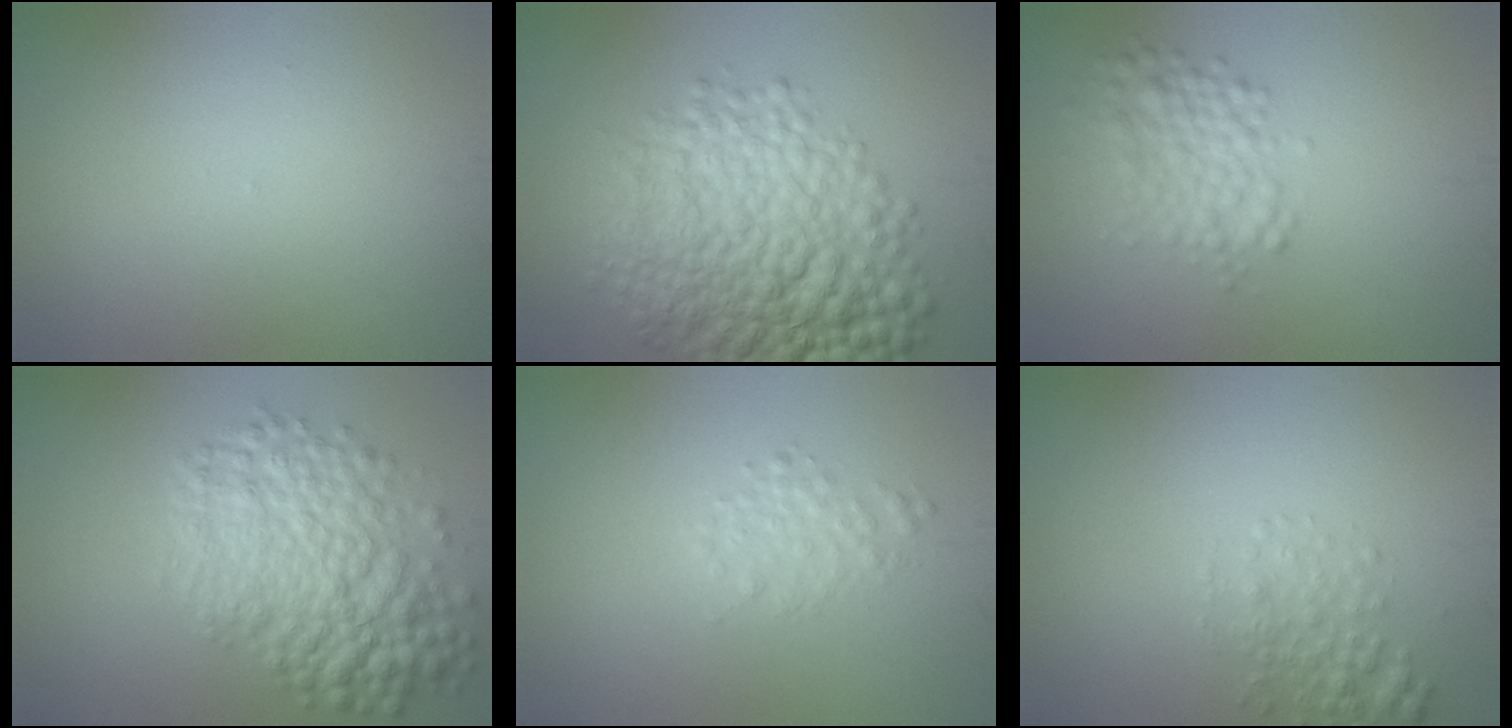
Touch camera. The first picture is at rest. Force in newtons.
{"total": 10.9, "press": 10.9, "slide": 0.3}
{"total": 3.7, "press": 3.7, "slide": 0.2}
{"total": 7.7, "press": 7.7, "slide": 0.2}
{"total": 1.6, "press": 1.6, "slide": 0.1}
{"total": 2.0, "press": 2.0, "slide": 0.1}